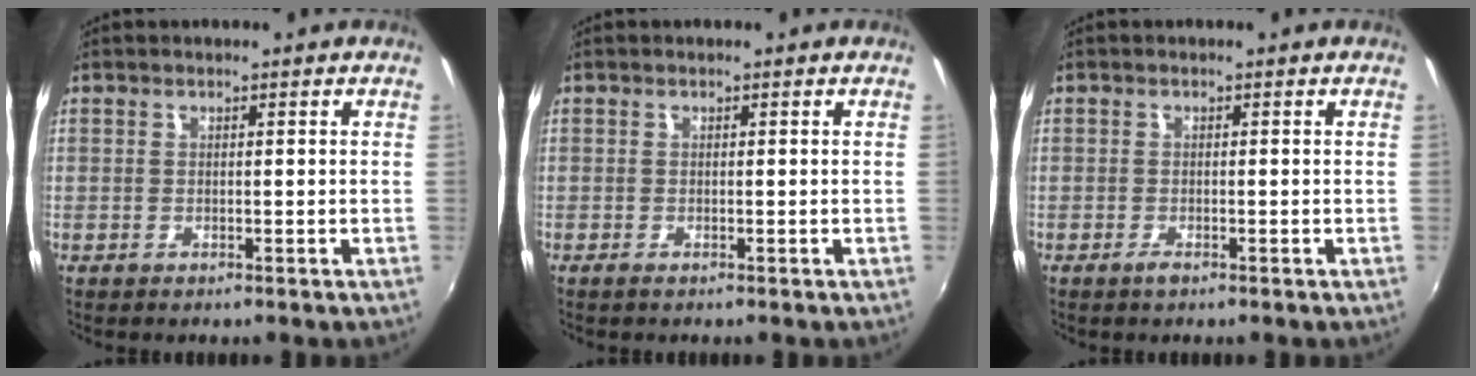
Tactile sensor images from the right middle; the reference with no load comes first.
{"total": 0.5, "force": [-0.4, 0.0, 0.3], "torque": [-0.007, 0.000, -0.007]}
{"total": 1.1, "force": [-0.8, 0.3, 0.7], "torque": [-0.013, -0.002, -0.016]}